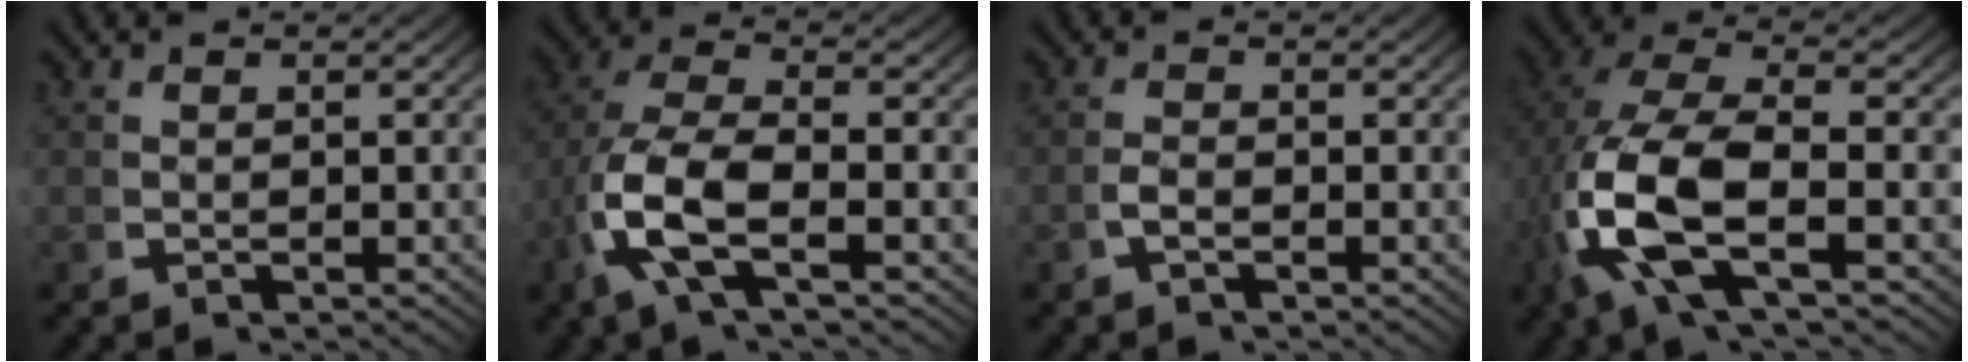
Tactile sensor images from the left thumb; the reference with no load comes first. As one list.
[{"total": 8.7, "force": [-1.1, 4.7, 7.2], "torque": [-0.187, -0.031, -0.007]}, {"total": 1.0, "force": [-0.5, 0.4, 0.8], "torque": [-0.020, -0.002, -0.012]}, {"total": 11.6, "force": [-0.6, 6.2, 9.8], "torque": [-0.239, -0.032, 0.003]}]